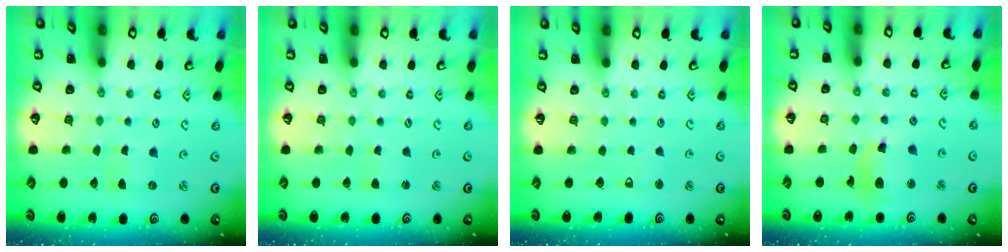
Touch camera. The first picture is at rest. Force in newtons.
{"total": 2.1, "press": 2.1, "slide": 0.3}
{"total": 2.9, "press": 2.9, "slide": 0.6}
{"total": 12.2, "press": 12.1, "slide": 1.4}